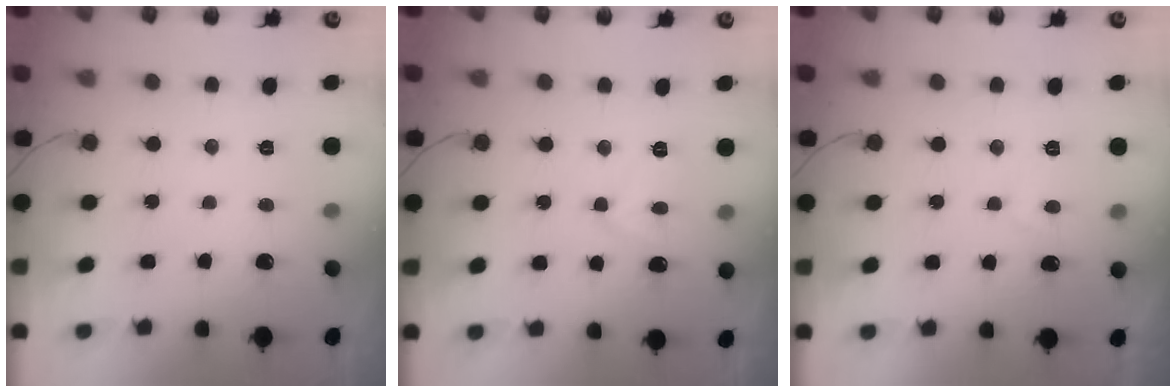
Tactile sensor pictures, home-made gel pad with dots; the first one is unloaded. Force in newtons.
{"total": 5.5, "press": 5.5, "slide": 0.7}
{"total": 3.4, "press": 3.4, "slide": 0.5}